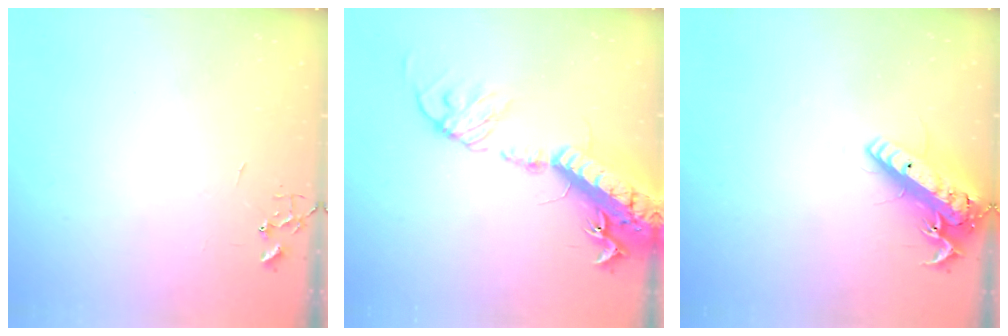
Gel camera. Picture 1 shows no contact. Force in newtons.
{"total": 23.1, "press": 22.6, "slide": 4.7}
{"total": 17.6, "press": 17.2, "slide": 3.6}